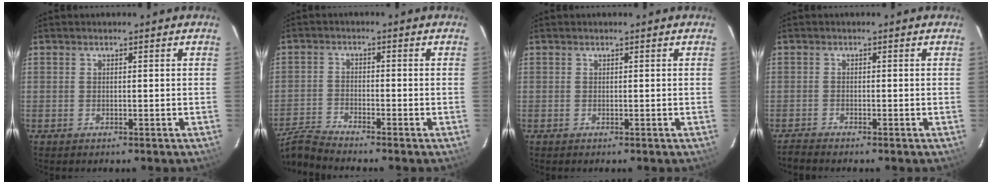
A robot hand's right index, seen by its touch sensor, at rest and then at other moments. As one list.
[{"total": 5.5, "force": [-5.4, -0.7, 0.9], "torque": [-0.040, -0.005, -0.117]}, {"total": 0.0}, {"total": 1.6, "force": [-1.6, -0.1, 0.1], "torque": [-0.009, -0.006, -0.033]}]